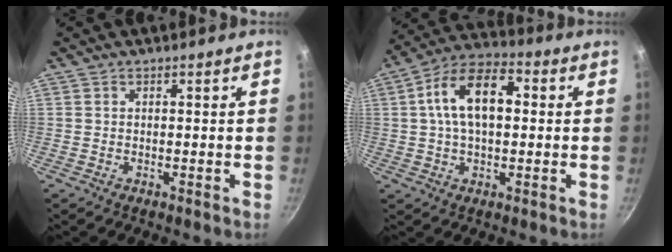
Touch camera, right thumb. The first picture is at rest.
{"total": 13.5, "force": [2.1, 7.5, 11.0], "torque": [-0.193, 0.029, 0.030]}